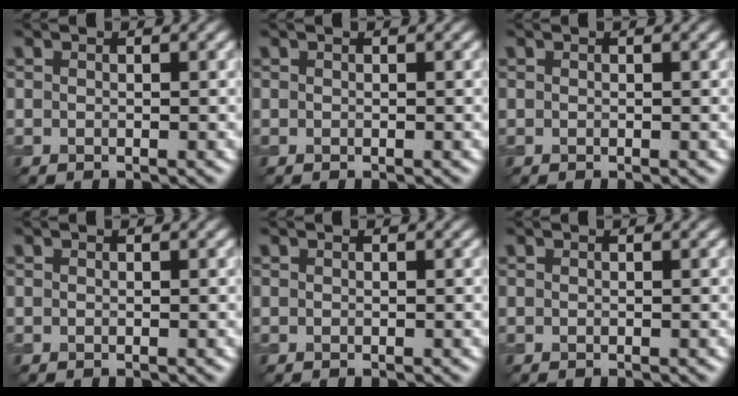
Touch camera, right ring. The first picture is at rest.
{"total": 0.0}
{"total": 0.0}
{"total": 0.0}
{"total": 0.0}
{"total": 0.0}